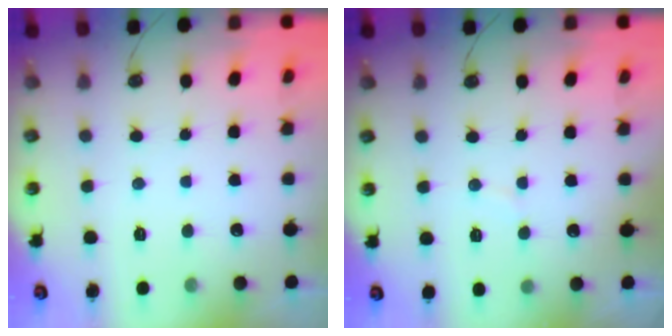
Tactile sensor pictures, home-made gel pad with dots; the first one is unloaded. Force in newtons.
{"total": 2.6, "press": 2.6, "slide": 0.3}